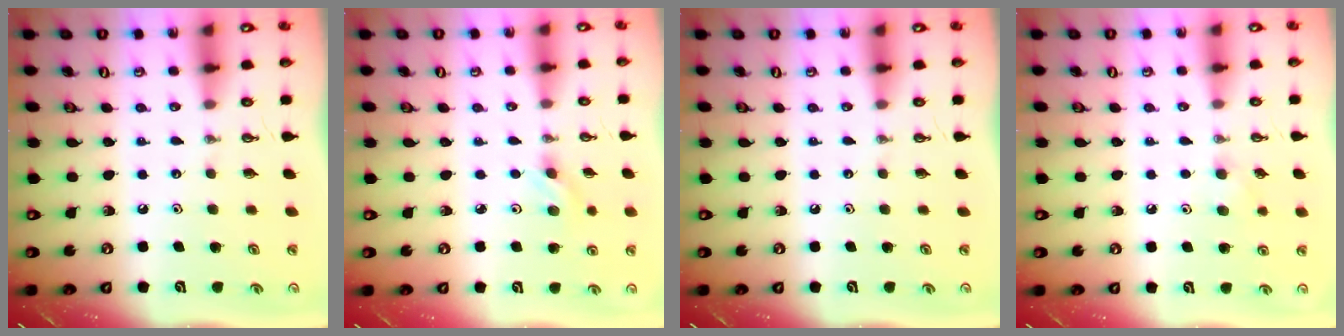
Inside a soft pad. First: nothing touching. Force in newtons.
{"total": 4.3, "press": 3.9, "slide": 1.9}
{"total": 0.0}
{"total": 6.4, "press": 6.2, "slide": 1.7}